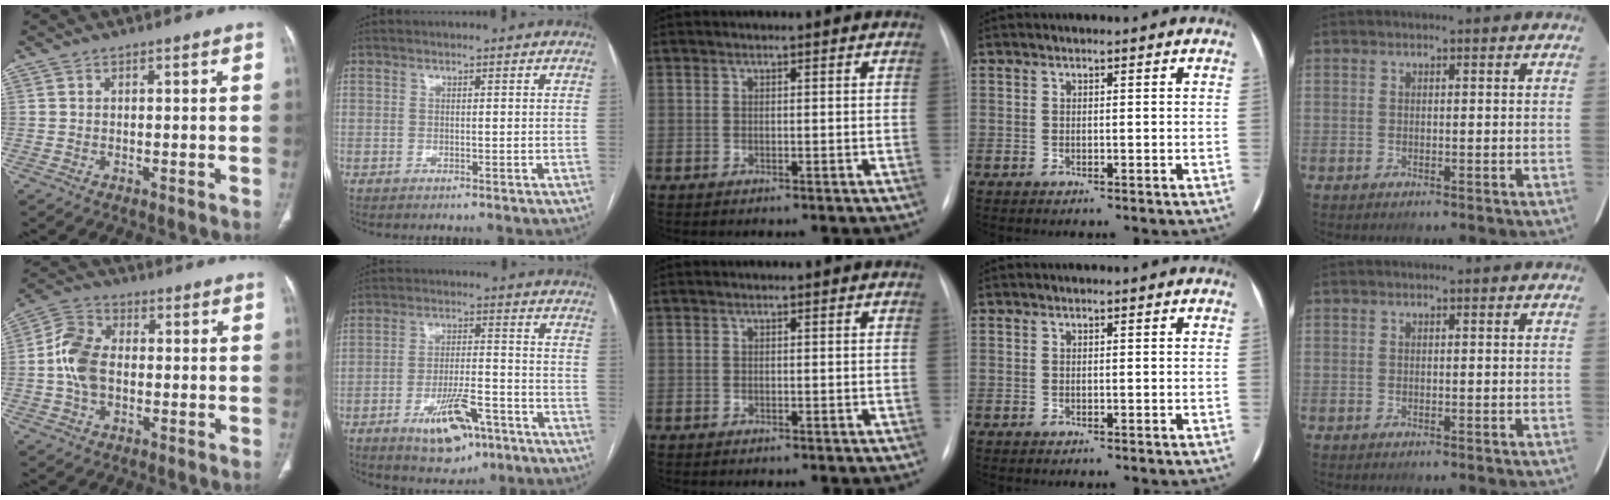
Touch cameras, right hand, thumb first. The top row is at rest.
{"thumb": {"total": 9.6, "force": [-0.5, 6.4, 7.1], "torque": [-0.138, 0.021, -0.016]}, "index": {"total": 10.4, "force": [-5.7, 3.7, 7.8], "torque": [-0.133, 0.000, -0.086]}}